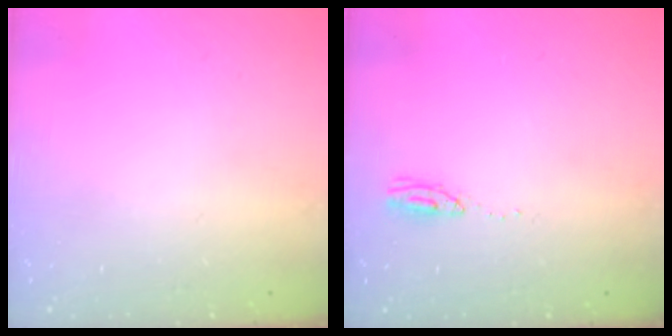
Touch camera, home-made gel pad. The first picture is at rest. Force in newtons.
{"total": 3.6, "press": 3.4, "slide": 1.3}